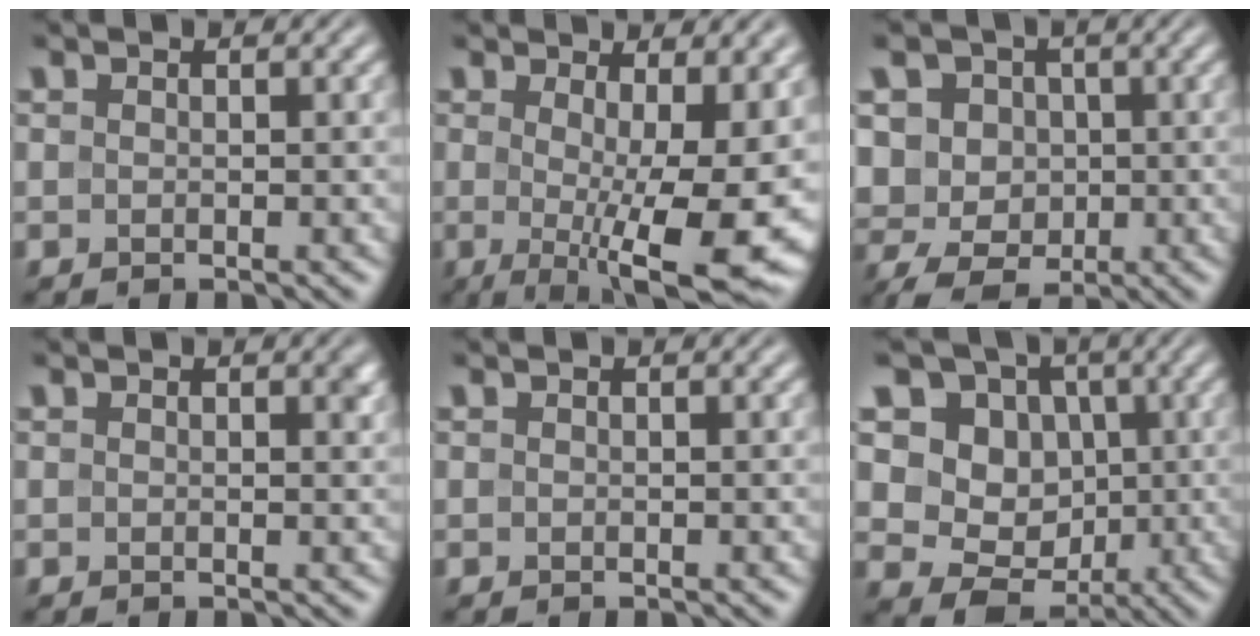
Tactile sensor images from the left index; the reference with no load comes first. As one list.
[{"total": 11.7, "force": [-0.6, 3.2, 11.2], "torque": [-0.143, -0.018, 0.000]}, {"total": 5.5, "force": [0.4, 4.8, 2.8], "torque": [-0.056, 0.020, -0.004]}, {"total": 0.8, "force": [0.3, 0.2, 0.7], "torque": [-0.008, -0.002, 0.004]}, {"total": 0.0}, {"total": 11.0, "force": [3.1, 9.2, 5.2], "torque": [-0.099, 0.019, 0.043]}]